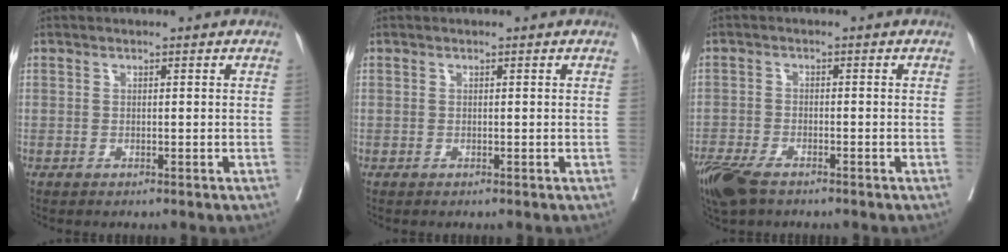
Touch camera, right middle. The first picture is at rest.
{"total": 0.0}
{"total": 7.3, "force": [-5.4, 2.6, 4.2], "torque": [-0.081, -0.013, -0.098]}